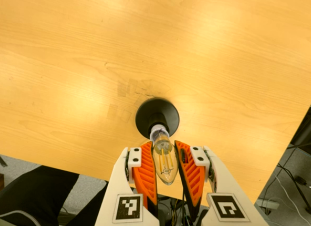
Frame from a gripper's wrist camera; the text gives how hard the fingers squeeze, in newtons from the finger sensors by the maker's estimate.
{"total": 19.2, "left": 20.7, "right": 17.6}